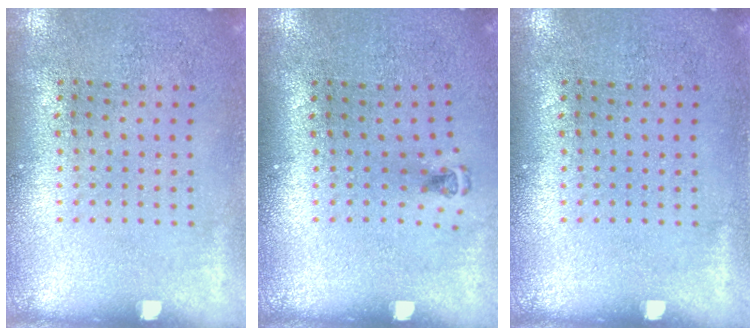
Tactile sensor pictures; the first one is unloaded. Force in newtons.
{"total": 0.5, "press": 0.4, "slide": 0.3}
{"total": 0.0}